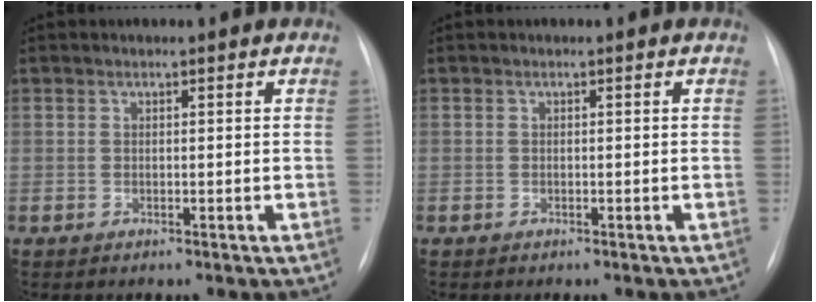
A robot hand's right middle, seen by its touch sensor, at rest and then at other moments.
{"total": 0.0}